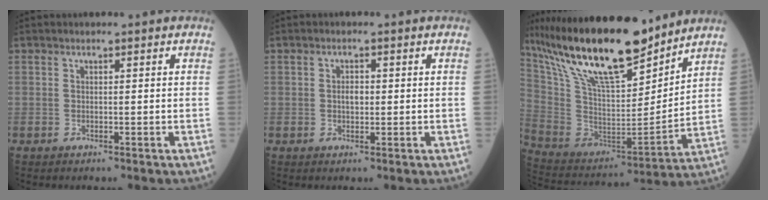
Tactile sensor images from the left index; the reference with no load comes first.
{"total": 1.7, "force": [0.0, 1.0, 1.4], "torque": [-0.025, -0.001, -0.001]}
{"total": 23.4, "force": [18.2, 4.6, 14.0], "torque": [-0.264, 0.000, 0.331]}